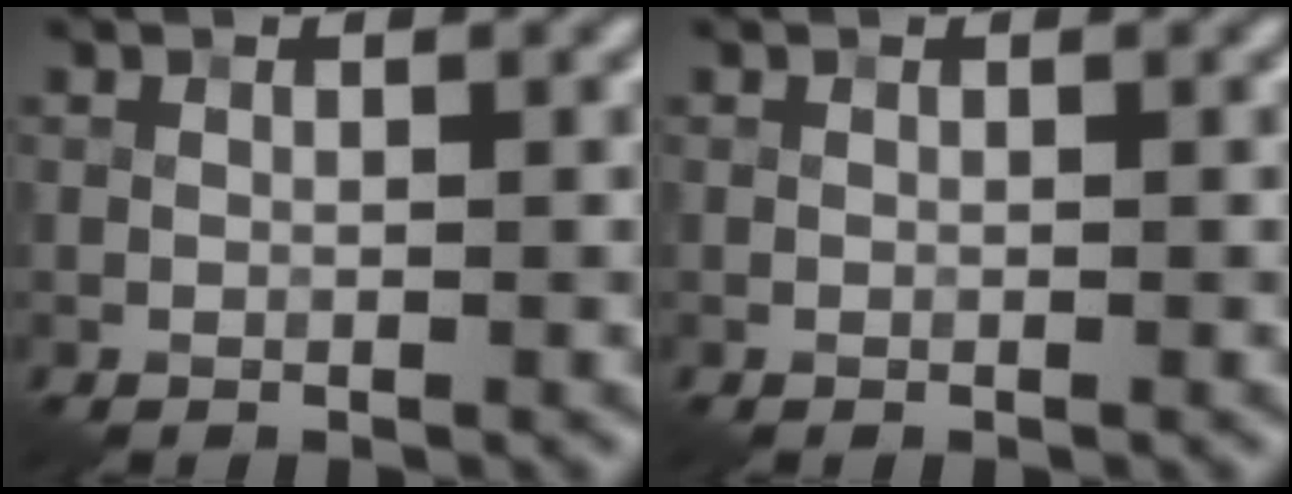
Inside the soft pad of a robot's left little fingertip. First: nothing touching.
{"total": 0.0}